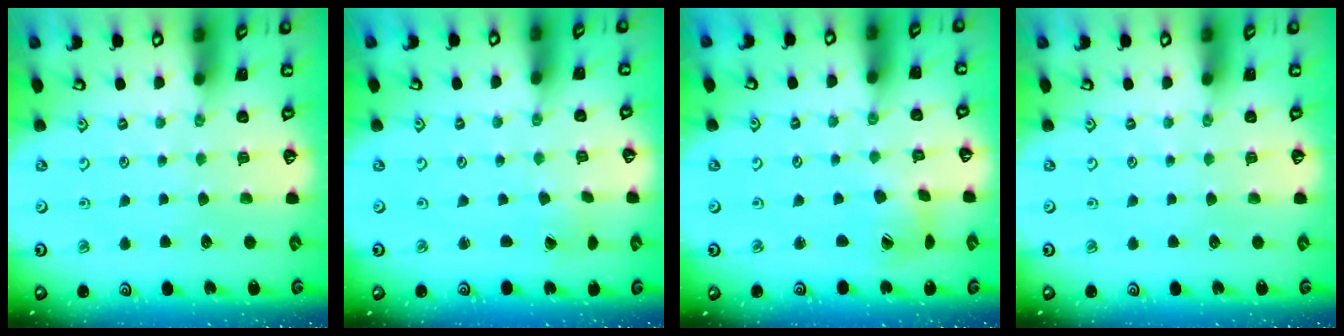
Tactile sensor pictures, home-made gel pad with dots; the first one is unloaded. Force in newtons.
{"total": 0.0}
{"total": 6.1, "press": 6.0, "slide": 0.4}
{"total": 0.0}